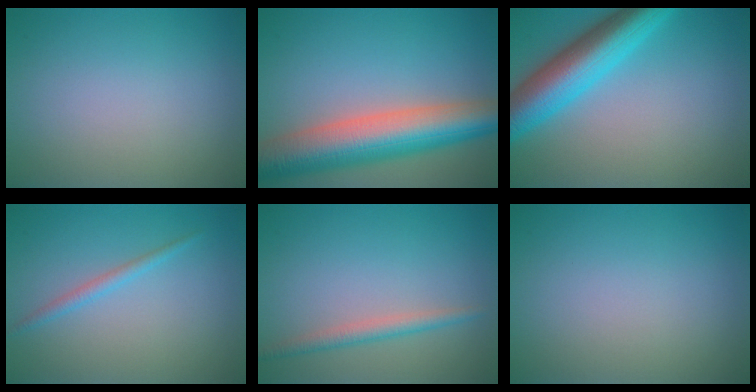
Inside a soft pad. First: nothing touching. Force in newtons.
{"total": 10.0, "press": 10.0, "slide": 0.3}
{"total": 8.2, "press": 8.2, "slide": 0.3}
{"total": 1.3, "press": 1.3, "slide": 0.1}
{"total": 2.0, "press": 2.0, "slide": 0.0}
{"total": 0.0}